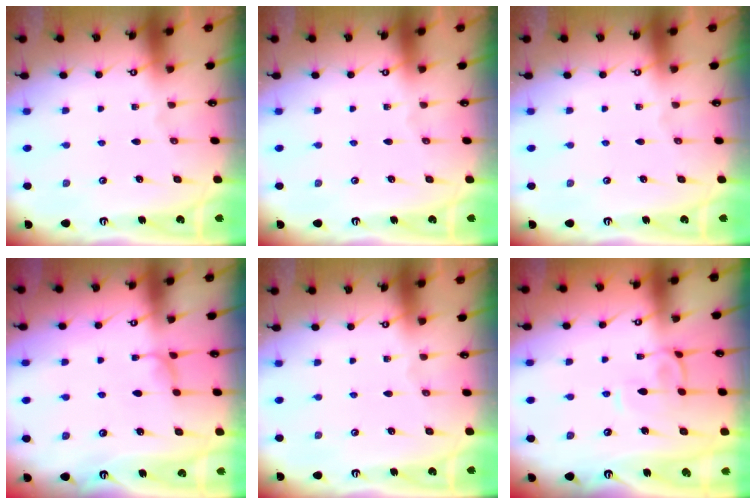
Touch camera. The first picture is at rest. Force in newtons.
{"total": 0.0}
{"total": 0.0}
{"total": 2.2, "press": 2.2, "slide": 0.4}
{"total": 0.0}
{"total": 1.9, "press": 1.8, "slide": 0.7}